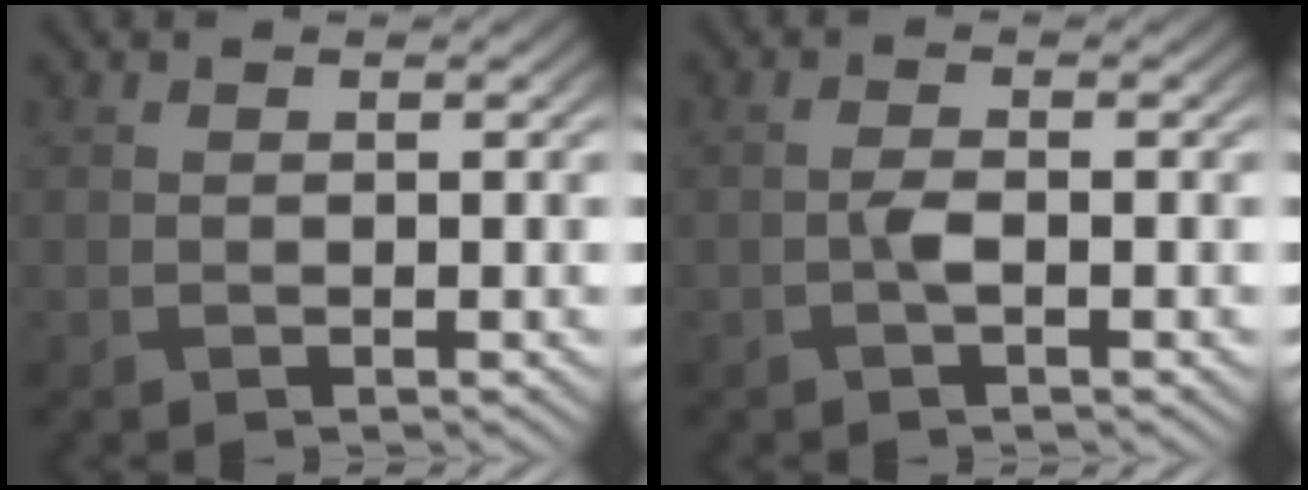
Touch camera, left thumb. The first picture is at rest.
{"total": 1.3, "force": [-0.3, 0.4, 1.2], "torque": [-0.027, 0.002, -0.009]}